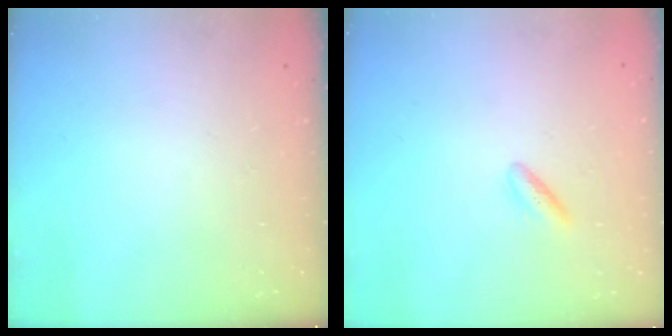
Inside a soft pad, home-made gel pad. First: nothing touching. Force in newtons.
{"total": 3.5, "press": 3.2, "slide": 1.4}